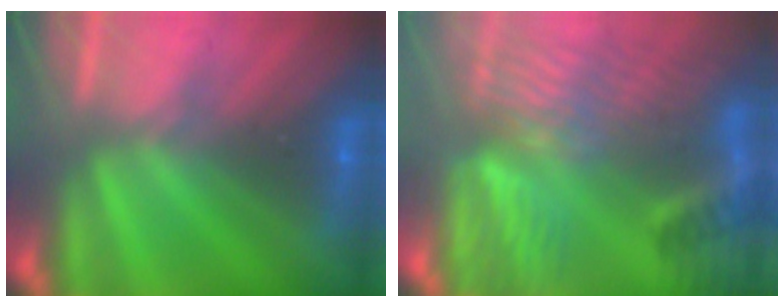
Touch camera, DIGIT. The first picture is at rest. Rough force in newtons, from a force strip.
{"total": 8.3}